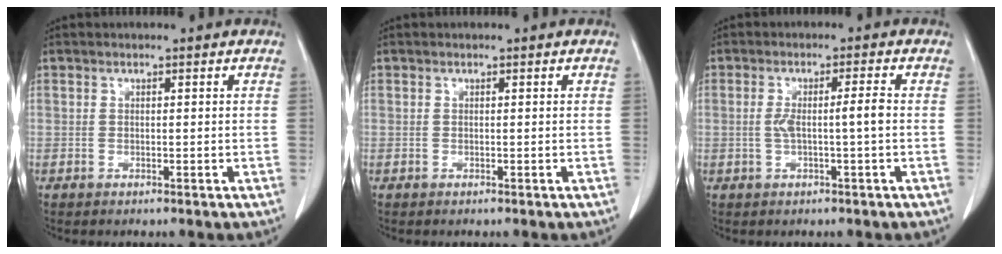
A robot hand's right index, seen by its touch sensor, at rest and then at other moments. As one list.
[{"total": 0.0}, {"total": 4.0, "force": [-0.3, -0.1, 4.0], "torque": [-0.076, 0.009, -0.001]}]